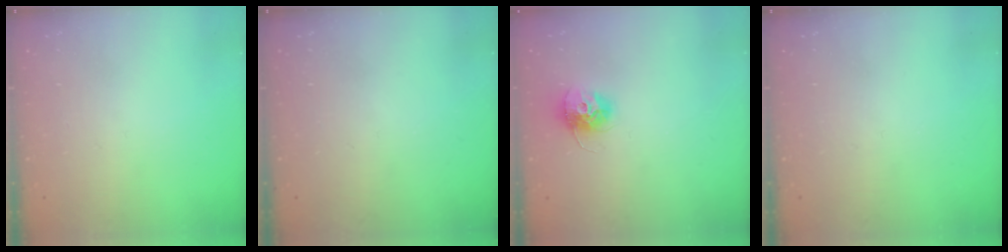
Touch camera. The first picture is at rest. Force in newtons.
{"total": 0.0}
{"total": 11.2, "press": 11.2, "slide": 0.7}
{"total": 0.0}